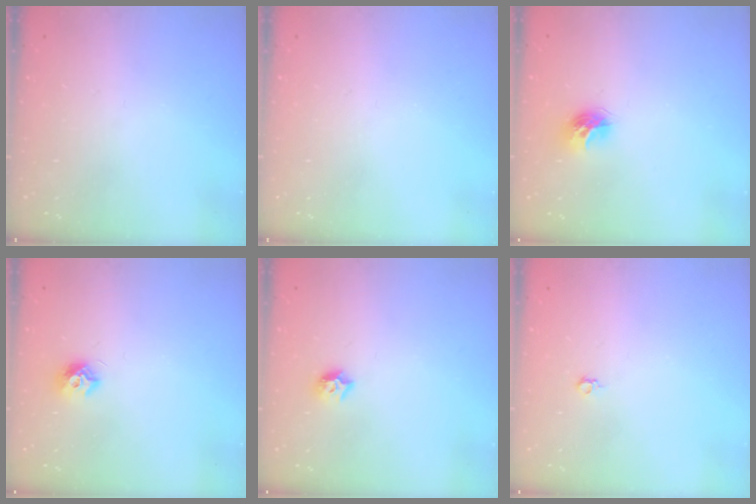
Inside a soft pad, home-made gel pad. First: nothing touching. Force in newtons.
{"total": 0.0}
{"total": 8.6, "press": 8.6, "slide": 0.0}
{"total": 7.3, "press": 7.2, "slide": 0.3}
{"total": 6.2, "press": 6.2, "slide": 0.8}
{"total": 3.5, "press": 3.4, "slide": 0.6}